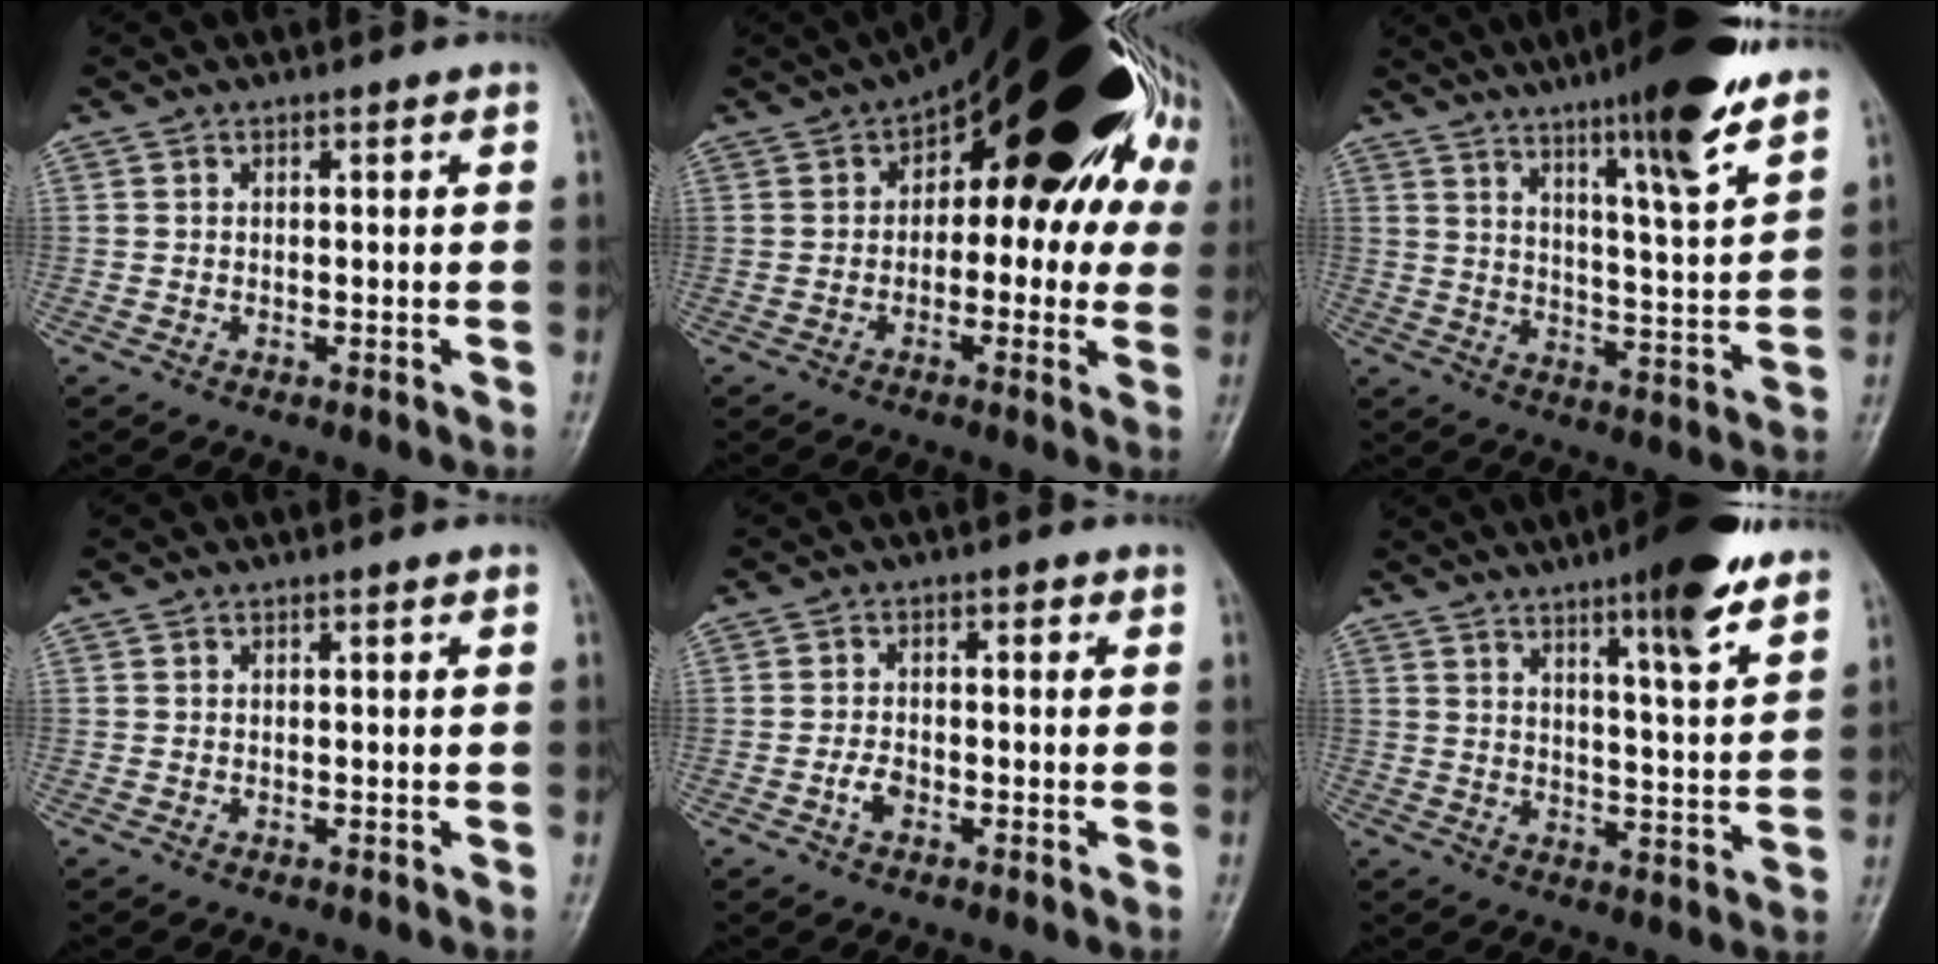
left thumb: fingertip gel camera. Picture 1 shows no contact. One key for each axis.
{"total": 28.7, "fx": 8.5, "fy": 14.5, "fz": 23.2, "tx": -0.300, "ty": 0.055, "tz": 0.118}
{"total": 16.3, "fx": 11.3, "fy": 1.5, "fz": 11.6, "tx": -0.163, "ty": -0.060, "tz": 0.170}
{"total": 0.0}
{"total": 3.1, "fx": -1.2, "fy": 2.0, "fz": 2.0, "tx": -0.026, "ty": 0.013, "tz": -0.028}
{"total": 12.1, "fx": 8.0, "fy": 1.8, "fz": 9.0, "tx": -0.118, "ty": -0.045, "tz": 0.115}